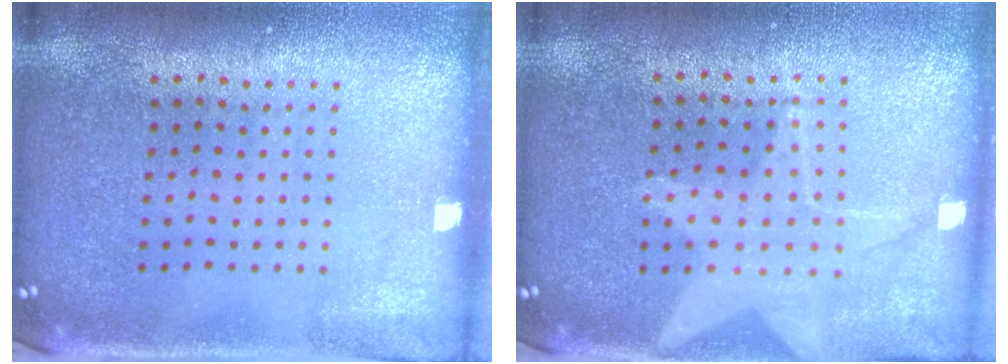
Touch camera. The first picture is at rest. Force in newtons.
{"total": 0.9, "press": 0.9, "slide": 0.0}